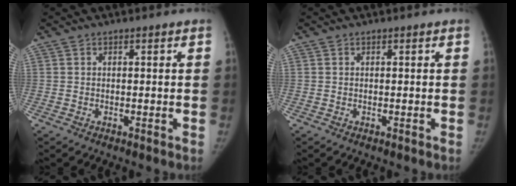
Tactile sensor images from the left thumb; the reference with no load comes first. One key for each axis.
{"total": 0.0}